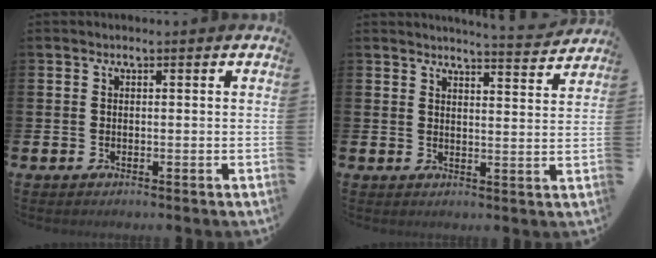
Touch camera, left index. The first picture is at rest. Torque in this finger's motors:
{"motor_torque": [0.93, -1.21, 0.04, 0.04]}